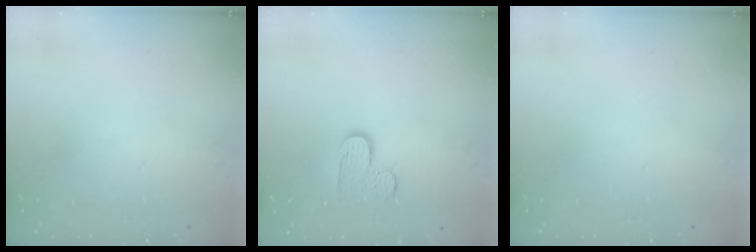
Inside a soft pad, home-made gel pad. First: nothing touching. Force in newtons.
{"total": 5.6, "press": 5.6, "slide": 0.3}
{"total": 0.0}